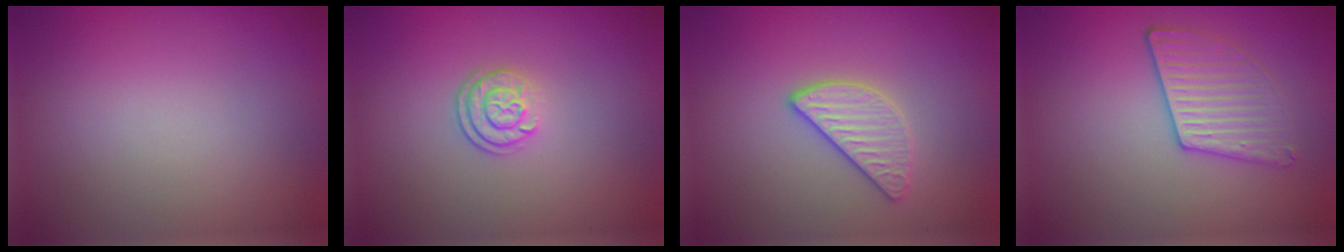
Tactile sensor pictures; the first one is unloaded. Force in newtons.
{"total": 2.3, "press": 1.9, "slide": 1.4}
{"total": 2.6, "press": 2.5, "slide": 0.8}
{"total": 3.3, "press": 2.9, "slide": 1.6}